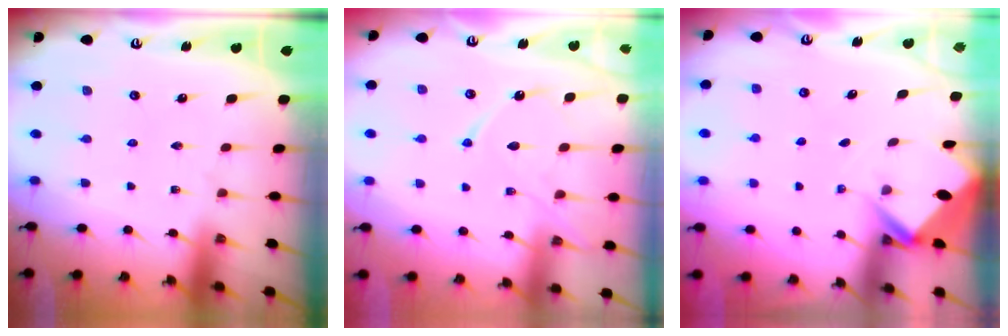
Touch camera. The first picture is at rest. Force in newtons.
{"total": 11.7, "press": 11.7, "slide": 1.2}
{"total": 3.0, "press": 2.9, "slide": 0.4}